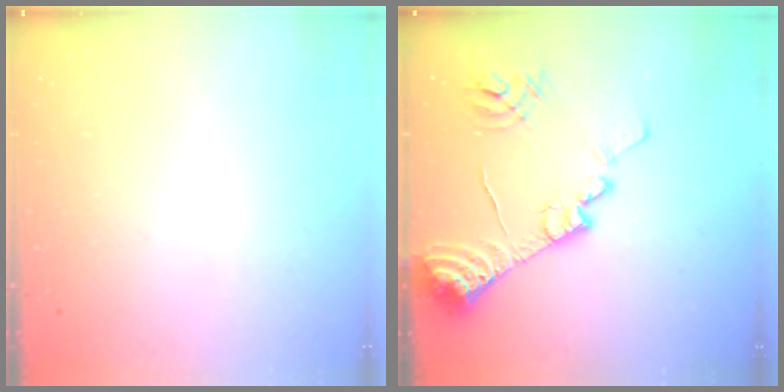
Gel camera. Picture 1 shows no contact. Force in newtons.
{"total": 15.5, "press": 15.4, "slide": 1.5}